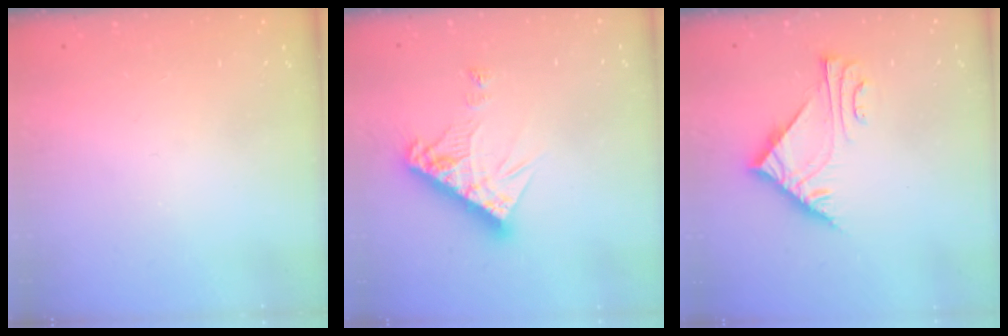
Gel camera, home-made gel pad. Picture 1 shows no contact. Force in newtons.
{"total": 11.6, "press": 11.6, "slide": 1.0}
{"total": 7.0, "press": 7.0, "slide": 0.2}